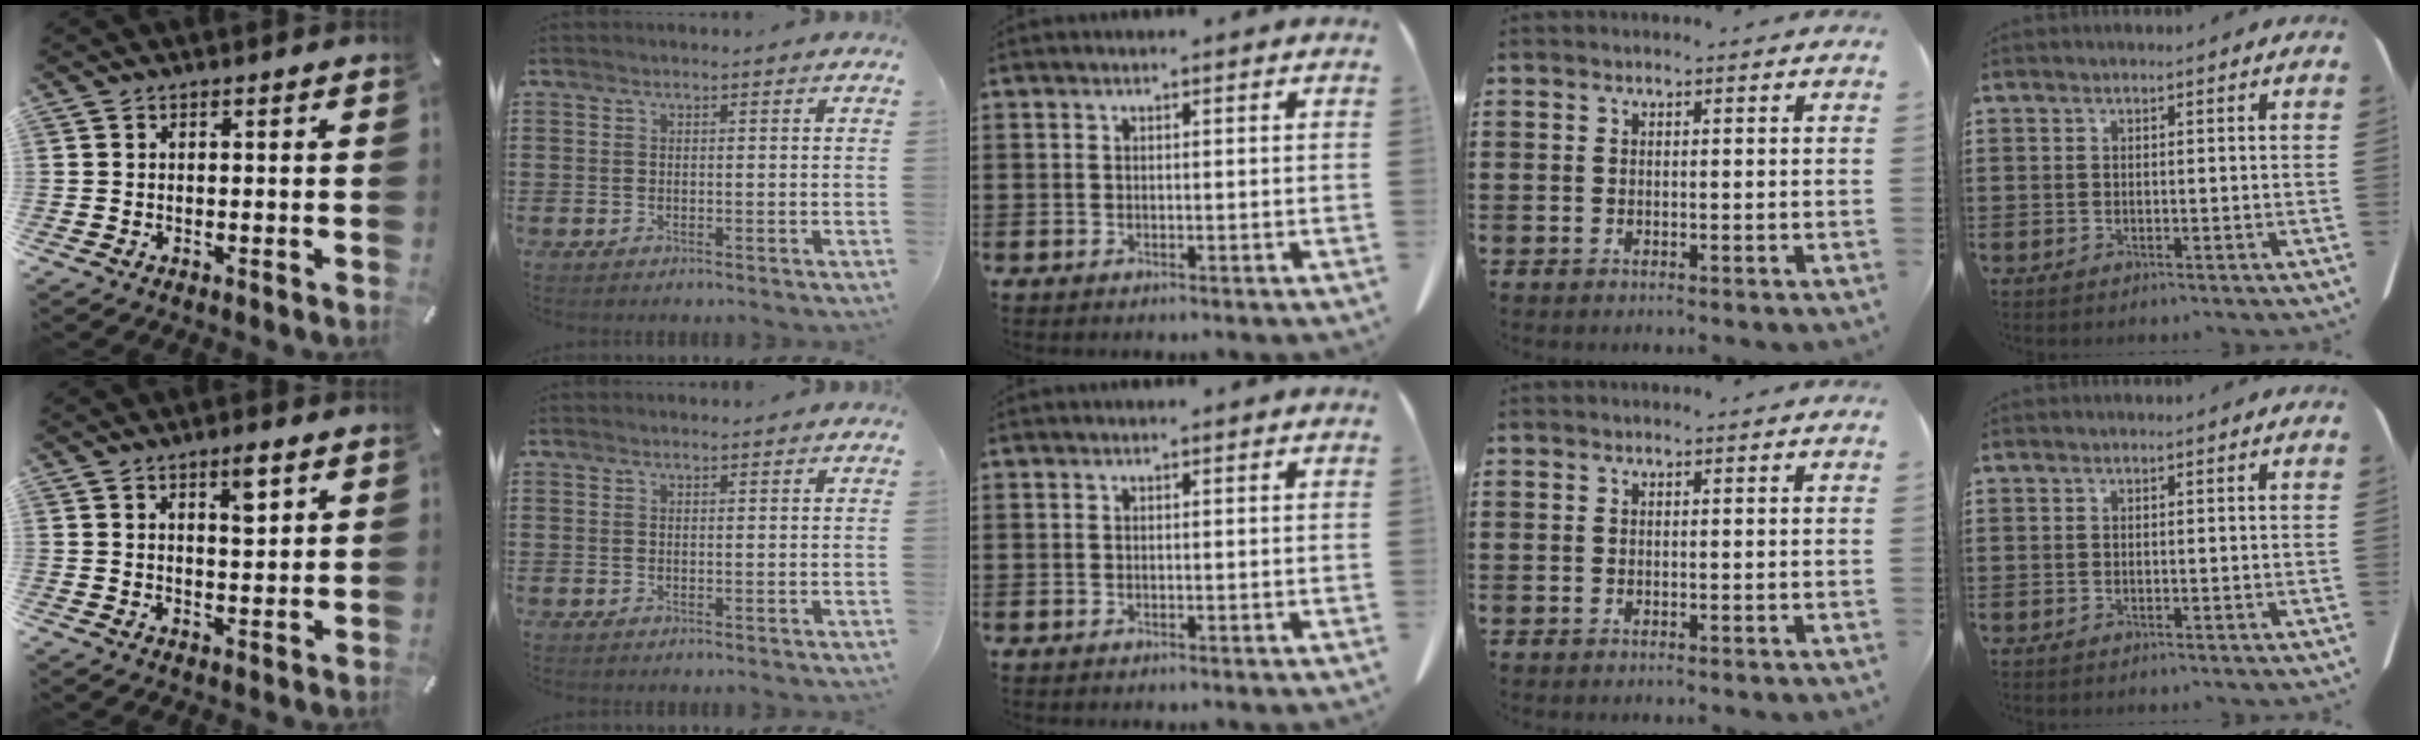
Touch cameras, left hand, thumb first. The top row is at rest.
{"thumb": {"total": 5.2, "force": [2.6, 2.0, 4.1], "torque": [-0.055, -0.009, 0.037]}, "index": {"total": 0.6, "force": [0.6, 0.0, 0.2], "torque": [-0.006, -0.002, 0.012]}}